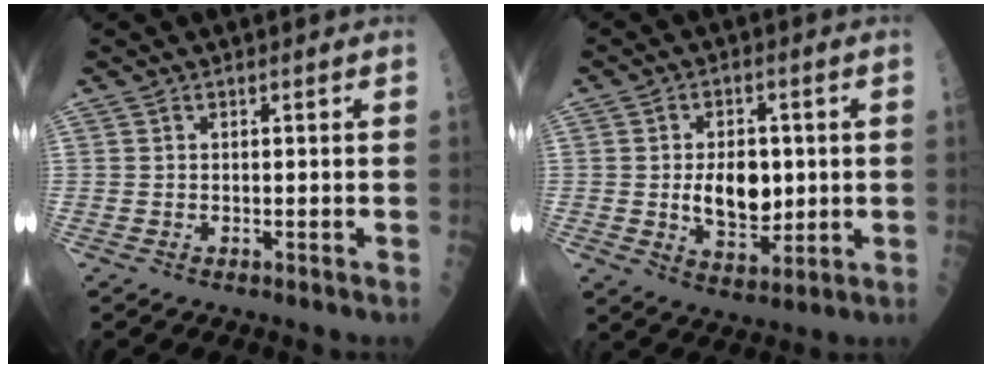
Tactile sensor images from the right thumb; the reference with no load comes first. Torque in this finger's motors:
{"motor_torque": [0.32, 0.50, 0.44, -0.28, 0.02]}